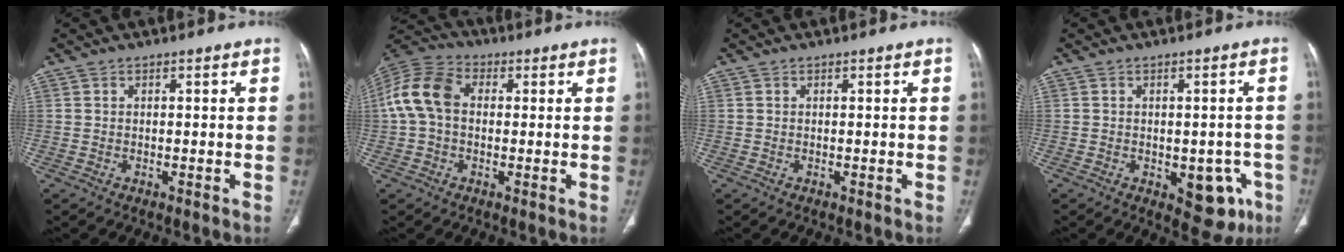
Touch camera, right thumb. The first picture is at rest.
{"total": 11.0, "force": [0.9, 7.9, 7.7], "torque": [-0.160, 0.034, 0.009]}
{"total": 0.0}
{"total": 8.6, "force": [-3.1, 4.9, 6.4], "torque": [-0.036, 0.007, -0.030]}